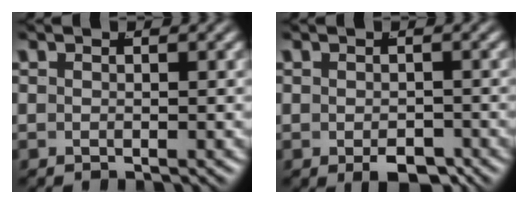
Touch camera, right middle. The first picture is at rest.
{"total": 2.5, "force": [-1.7, 0.9, 1.6], "torque": [-0.023, -0.020, -0.018]}